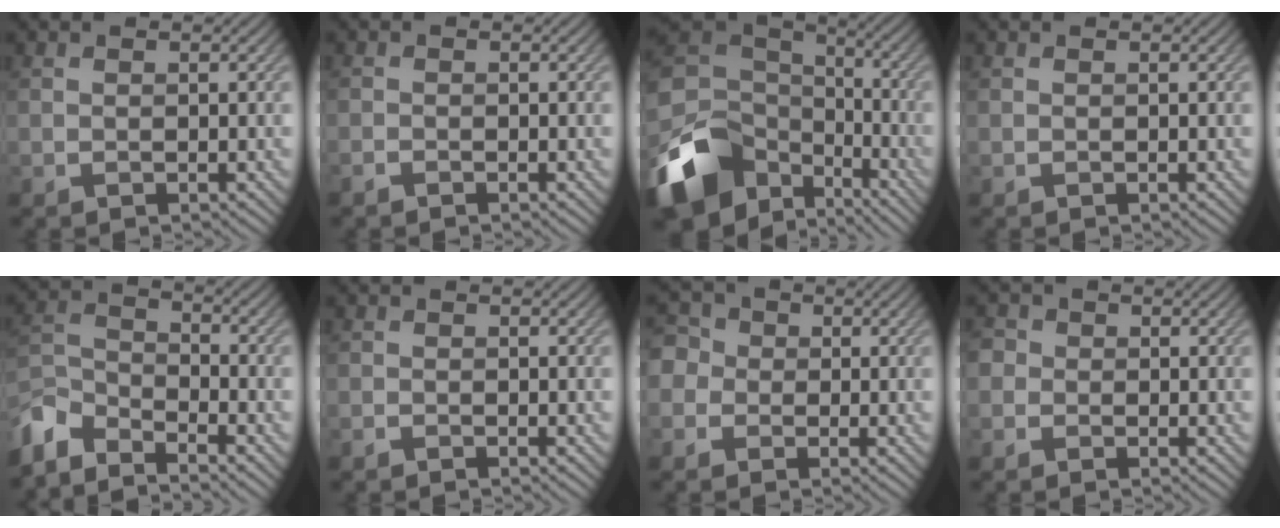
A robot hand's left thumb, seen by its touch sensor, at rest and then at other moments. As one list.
[{"total": 0.9, "force": [-0.8, 0.2, 0.2], "torque": [-0.006, 0.002, -0.018]}, {"total": 16.5, "force": [-7.3, 11.1, 9.8], "torque": [-0.282, -0.041, -0.112]}, {"total": 0.0}, {"total": 7.0, "force": [-6.0, 2.1, 2.8], "torque": [-0.071, -0.004, -0.136]}, {"total": 0.6, "force": [-0.5, 0.1, 0.1], "torque": [-0.004, 0.003, -0.011]}, {"total": 4.4, "force": [-0.5, 4.2, 1.4], "torque": [-0.059, 0.007, -0.031]}, {"total": 2.5, "force": [0.0, 2.4, 0.5], "torque": [-0.007, 0.011, -0.030]}]